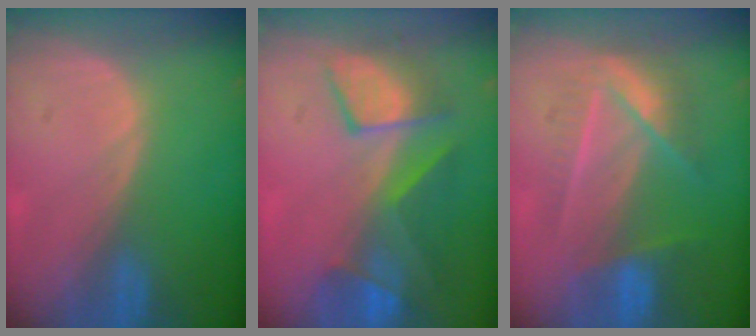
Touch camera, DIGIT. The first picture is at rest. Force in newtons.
{"total": 8.7, "press": 8.2, "slide": 2.8}
{"total": 7.1, "press": 6.8, "slide": 2.2}